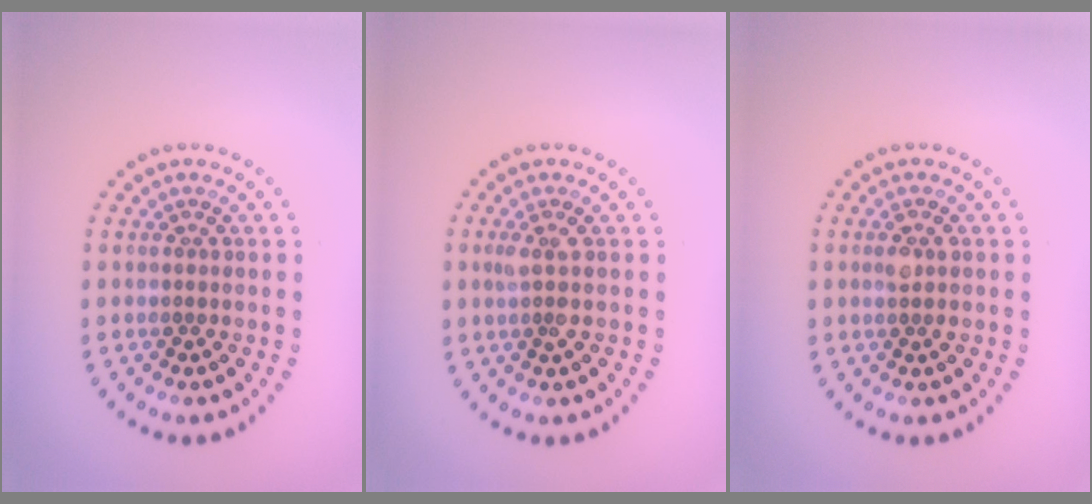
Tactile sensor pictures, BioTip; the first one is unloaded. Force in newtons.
{"total": 1.5, "press": 1.3, "slide": 0.8}
{"total": 1.4, "press": 1.3, "slide": 0.6}